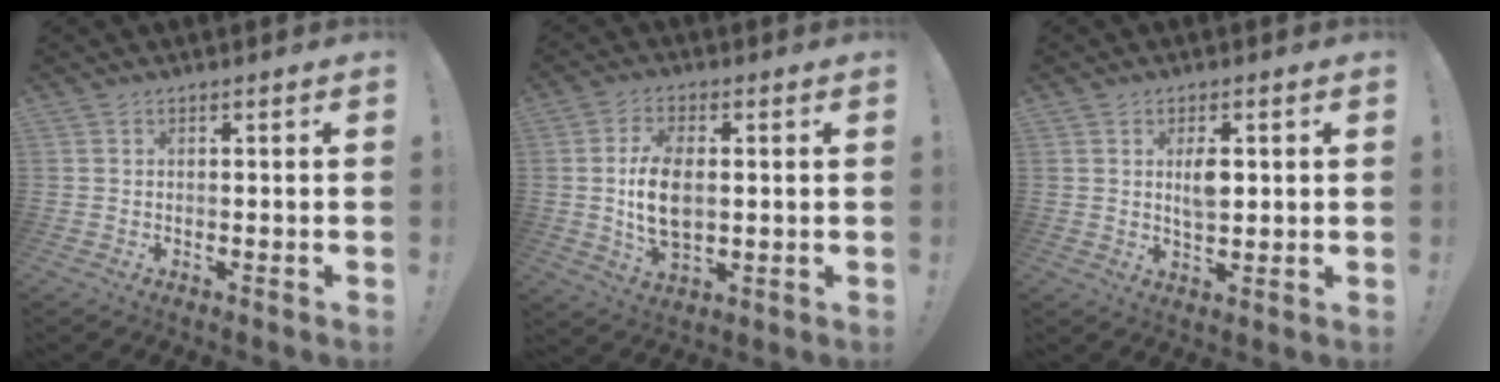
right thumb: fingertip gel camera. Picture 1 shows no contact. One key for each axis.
{"total": 10.7, "fx": 0.7, "fy": 6.1, "fz": 8.8, "tx": -0.161, "ty": -0.011, "tz": 0.010}
{"total": 5.4, "fx": 1.0, "fy": 2.9, "fz": 4.5, "tx": -0.060, "ty": -0.004, "tz": 0.011}